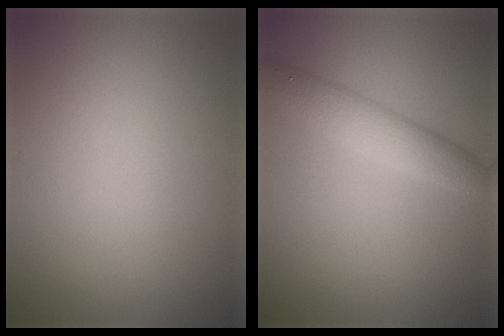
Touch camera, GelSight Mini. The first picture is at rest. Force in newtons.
{"total": 3.2, "press": 3.2, "slide": 0.0}